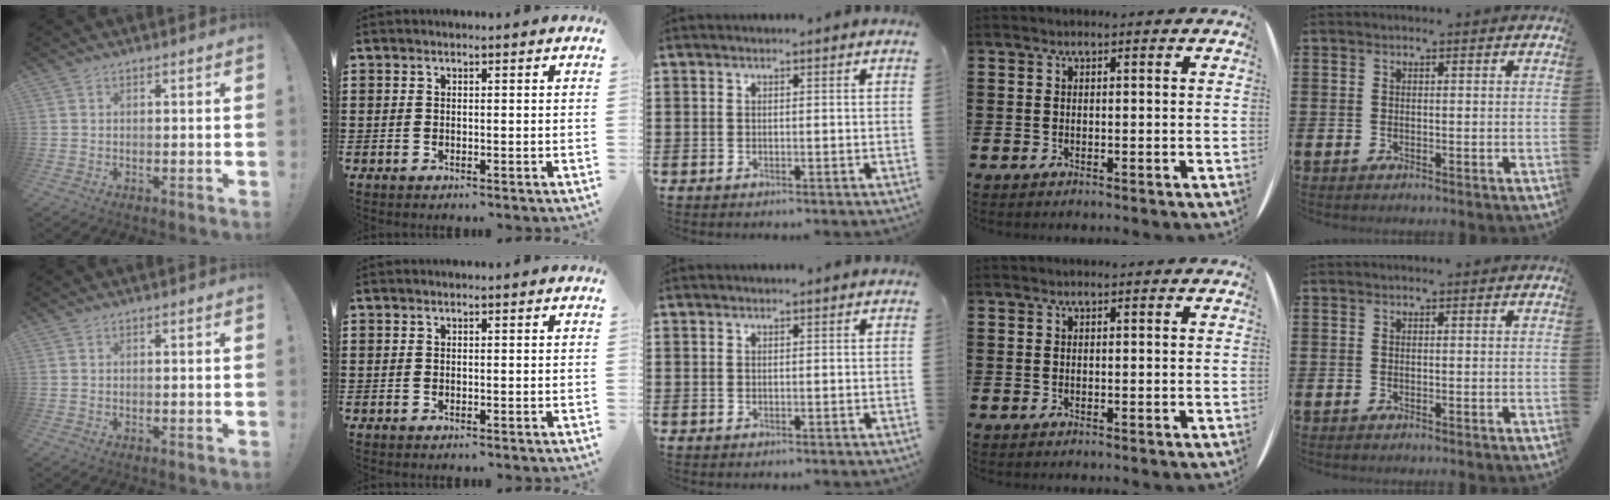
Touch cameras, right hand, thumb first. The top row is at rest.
{}